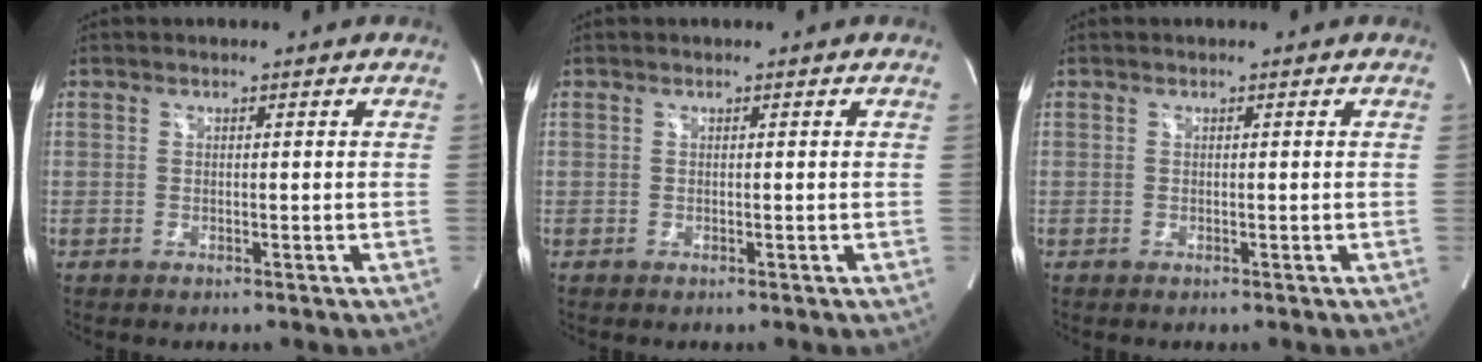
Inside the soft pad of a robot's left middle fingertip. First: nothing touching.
{"total": 0.0}
{"total": 0.0}